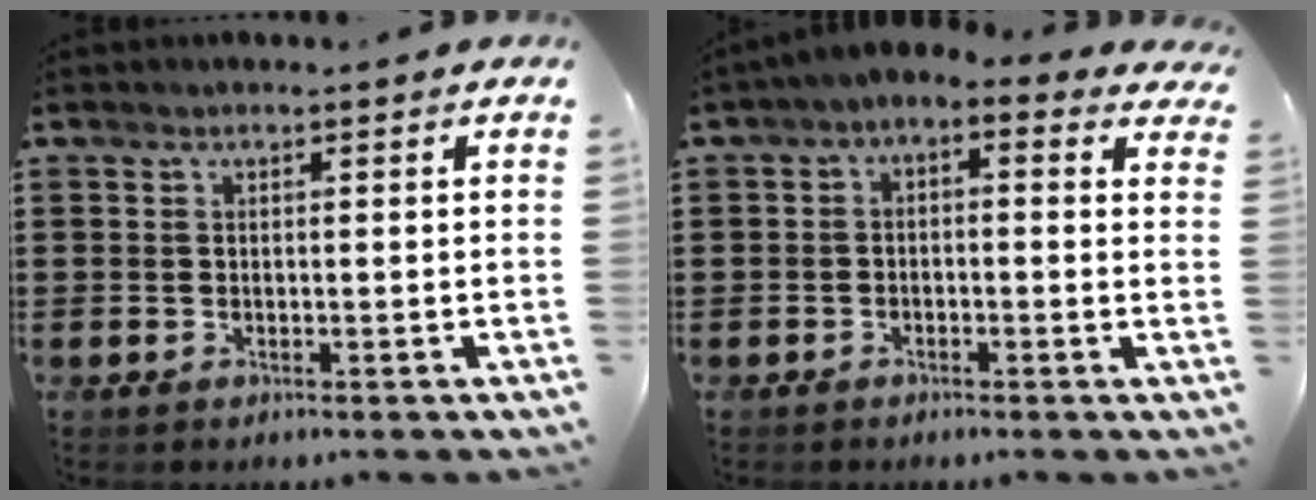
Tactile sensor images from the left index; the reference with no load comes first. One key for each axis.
{"total": 2.1, "fx": -1.9, "fy": 0.6, "fz": 0.8, "tx": -0.017, "ty": 0.005, "tz": -0.044}